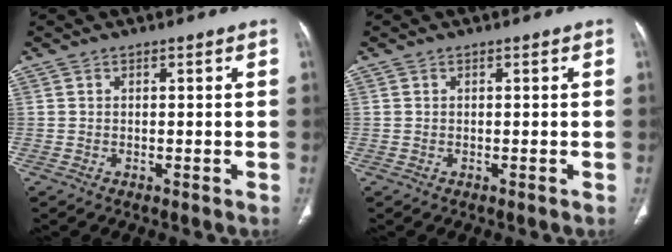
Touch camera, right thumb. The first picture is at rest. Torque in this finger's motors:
{"motor_torque": [0.26, 0.09, 0.14, 0.00, 0.03]}